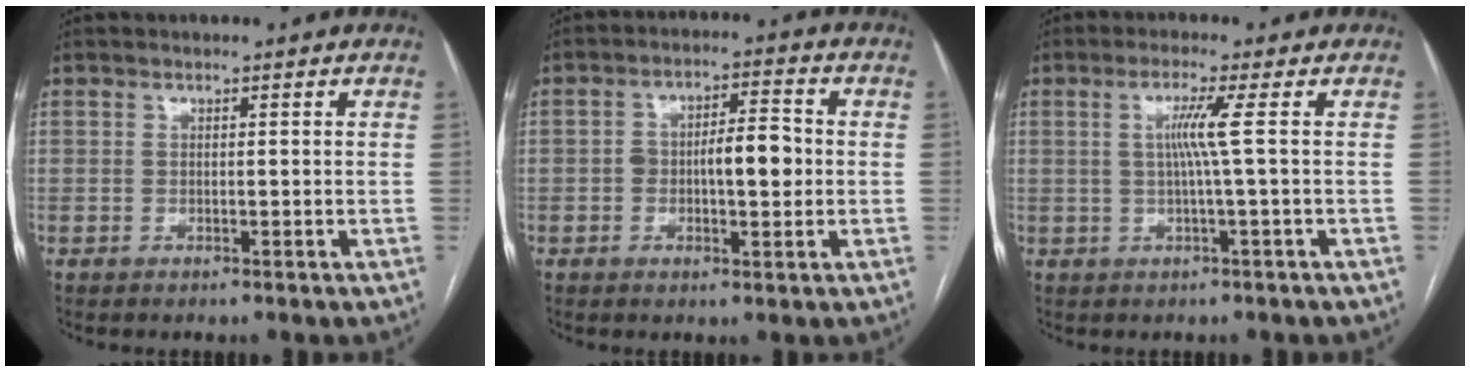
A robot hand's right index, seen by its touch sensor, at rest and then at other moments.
{"total": 6.6, "force": [-0.6, 2.4, 6.2], "torque": [-0.102, 0.018, -0.008]}
{"total": 4.1, "force": [0.4, -1.3, 3.8], "torque": [-0.077, 0.001, 0.009]}